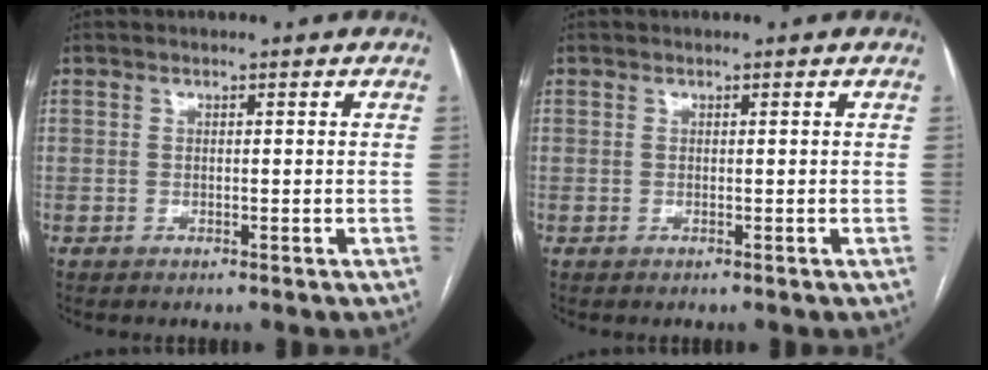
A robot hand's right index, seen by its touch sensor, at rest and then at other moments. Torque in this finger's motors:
{"motor_torque": [-0.09, 0.05, -0.01, 0.00]}